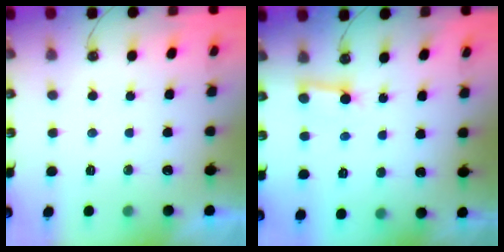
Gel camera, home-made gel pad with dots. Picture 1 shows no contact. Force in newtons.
{"total": 5.0, "press": 4.9, "slide": 0.6}